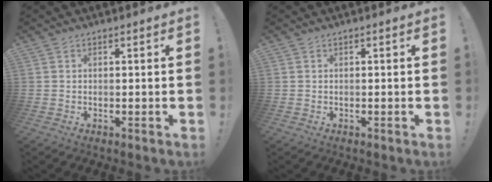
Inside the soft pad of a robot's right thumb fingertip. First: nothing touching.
{"total": 0.0}